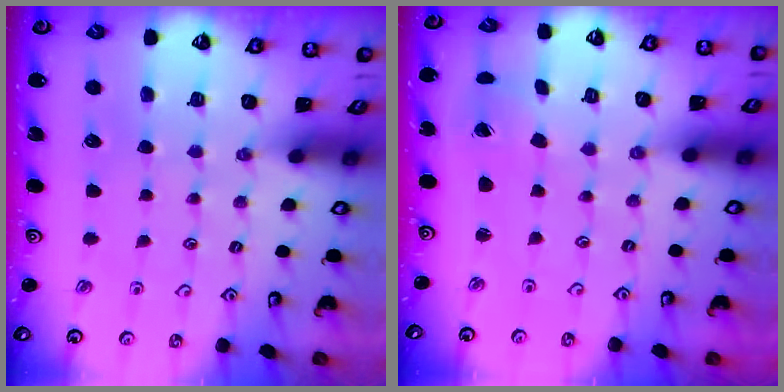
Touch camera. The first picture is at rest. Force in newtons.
{"total": 1.7, "press": 1.7, "slide": 0.1}